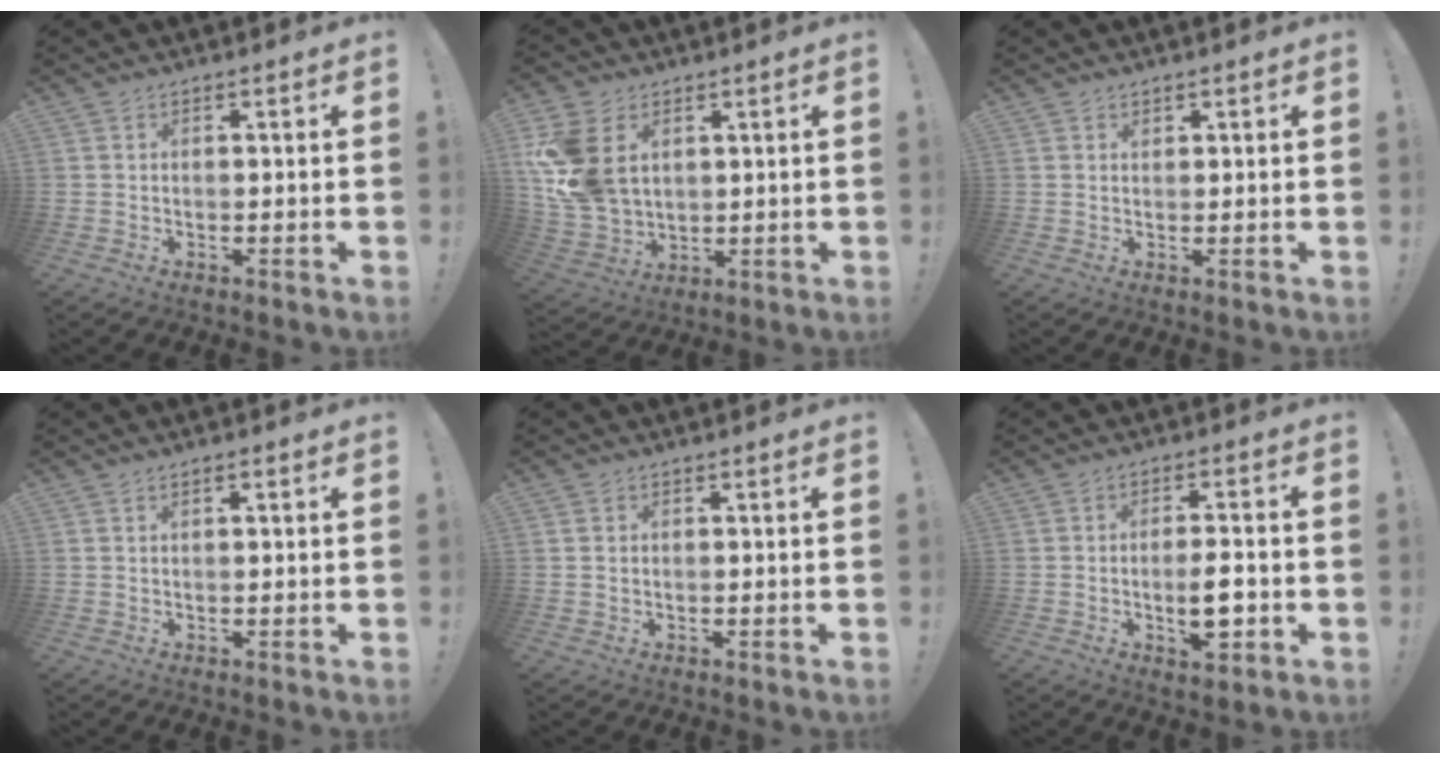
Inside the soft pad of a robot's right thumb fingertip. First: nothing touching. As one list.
[{"total": 16.8, "force": [4.2, 12.3, 10.8], "torque": [-0.222, -0.018, 0.083]}, {"total": 1.0, "force": [0.9, 0.5, 0.0], "torque": [0.010, -0.005, 0.016]}, {"total": 0.7, "force": [0.2, 0.2, 0.6], "torque": [-0.013, 0.002, 0.003]}, {"total": 0.9, "force": [0.2, 0.9, 0.2], "torque": [-0.001, 0.003, 0.003]}, {"total": 7.9, "force": [-2.1, 2.8, 7.1], "torque": [-0.115, 0.004, -0.036]}]